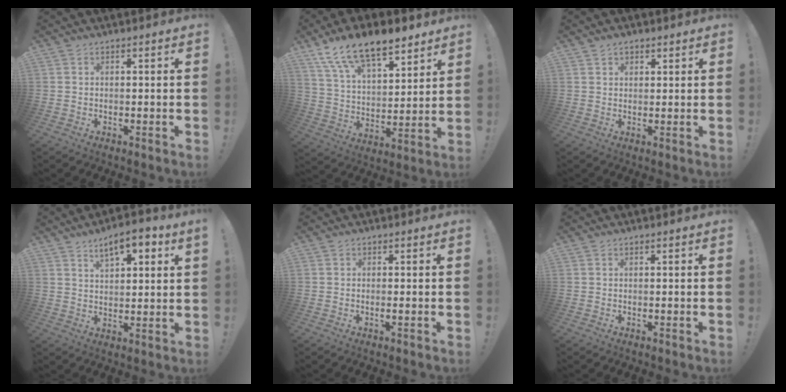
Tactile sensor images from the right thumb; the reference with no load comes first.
{"total": 15.7, "force": [11.7, 6.6, 8.3], "torque": [-0.157, -0.077, 0.214]}
{"total": 2.0, "force": [1.4, 1.4, 0.6], "torque": [-0.003, -0.006, 0.025]}
{"total": 8.0, "force": [4.9, 2.9, 5.6], "torque": [-0.076, -0.017, 0.080]}
{"total": 0.9, "force": [-0.4, 0.0, 0.8], "torque": [-0.013, -0.001, -0.008]}
{"total": 0.0}